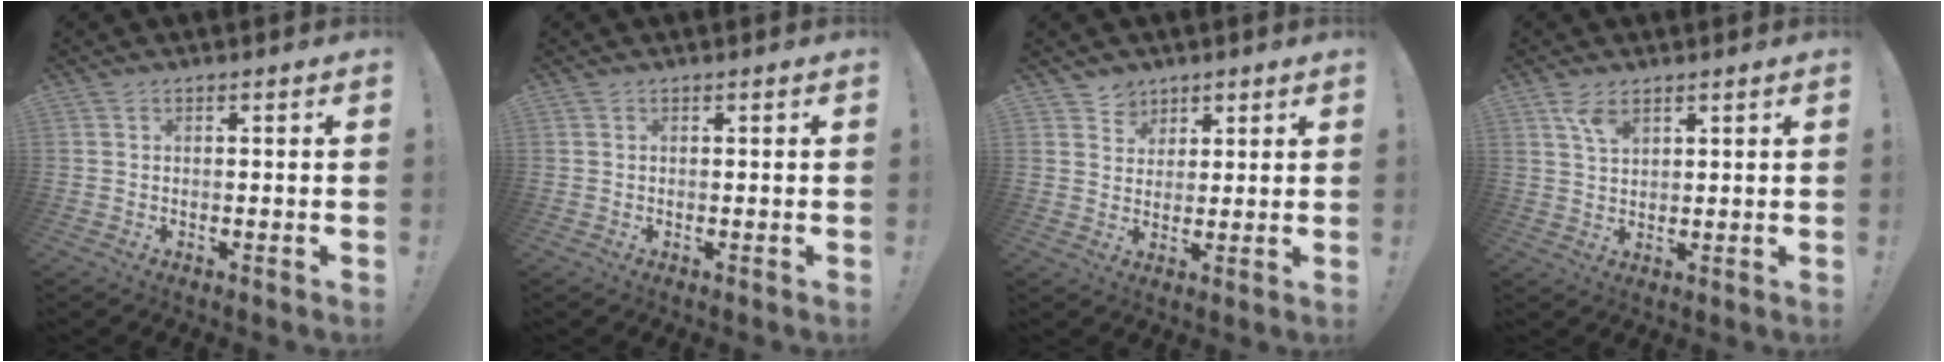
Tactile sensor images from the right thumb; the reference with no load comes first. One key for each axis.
{"total": 0.0}
{"total": 4.7, "fx": 2.9, "fy": 3.8, "fz": 0.2, "tx": -0.001, "ty": -0.022, "tz": 0.054}
{"total": 4.9, "fx": 3.0, "fy": 2.3, "fz": 3.1, "tx": -0.051, "ty": -0.013, "tz": 0.054}